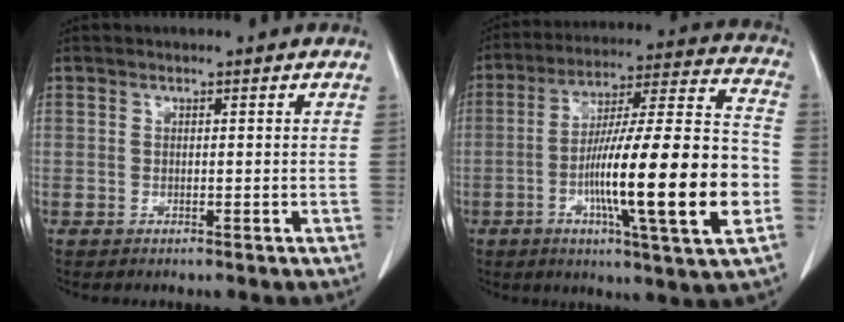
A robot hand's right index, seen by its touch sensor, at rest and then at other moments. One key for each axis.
{"total": 22.7, "fx": -5.5, "fy": 1.0, "fz": 22.0, "tx": -0.339, "ty": -0.003, "tz": -0.089}